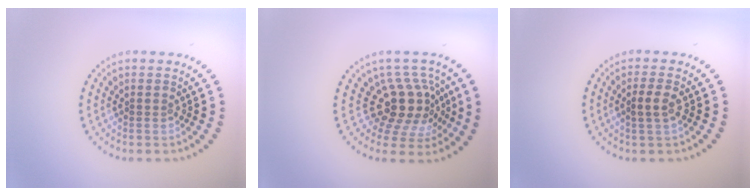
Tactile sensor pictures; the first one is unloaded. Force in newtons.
{"total": 4.7, "press": 3.5, "slide": 3.2}
{"total": 1.8, "press": 1.7, "slide": 0.5}